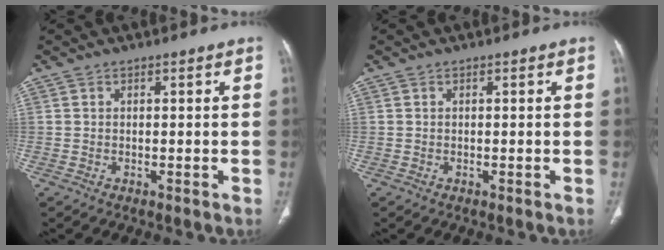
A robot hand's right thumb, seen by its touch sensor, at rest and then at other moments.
{"total": 0.0}